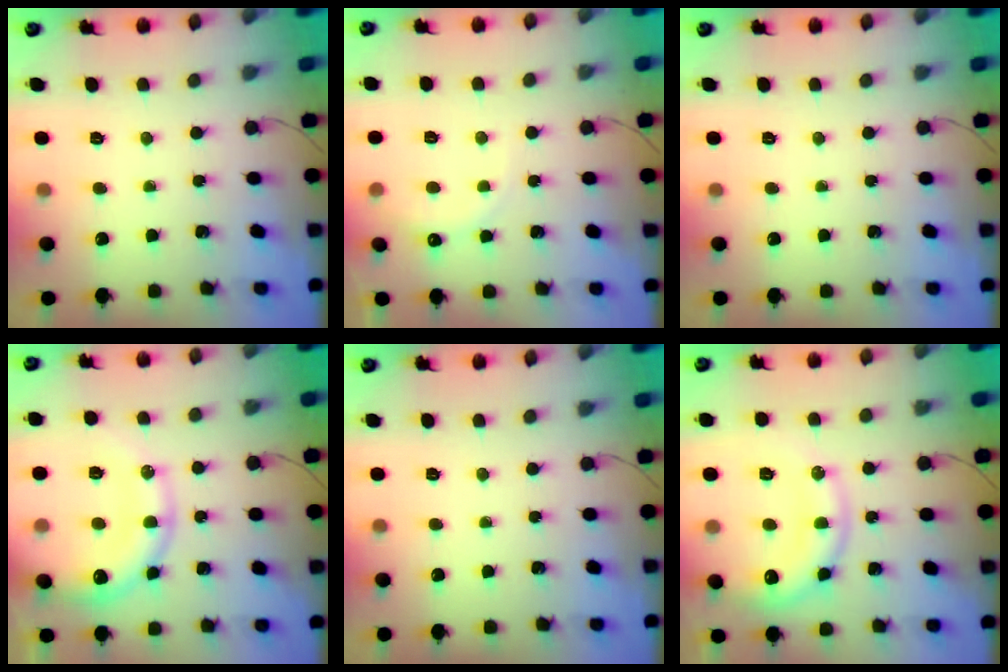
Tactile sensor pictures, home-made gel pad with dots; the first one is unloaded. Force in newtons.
{"total": 7.2, "press": 7.0, "slide": 1.6}
{"total": 0.0}
{"total": 19.8, "press": 19.5, "slide": 3.2}
{"total": 0.0}
{"total": 14.9, "press": 14.9, "slide": 1.1}